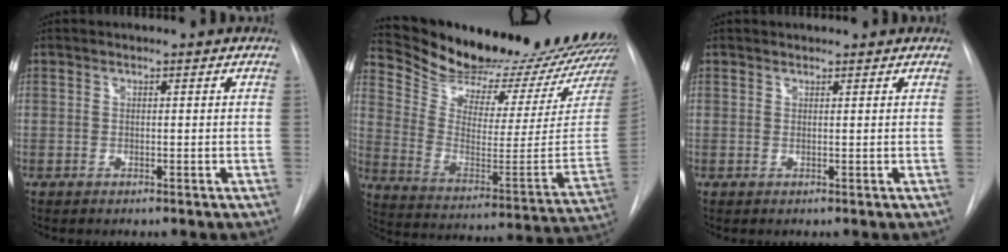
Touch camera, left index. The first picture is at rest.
{"total": 26.4, "force": [24.6, 2.0, 9.5], "torque": [-0.156, -0.118, 0.345]}
{"total": 1.4, "force": [1.3, 0.4, 0.2], "torque": [-0.008, 0.014, 0.018]}